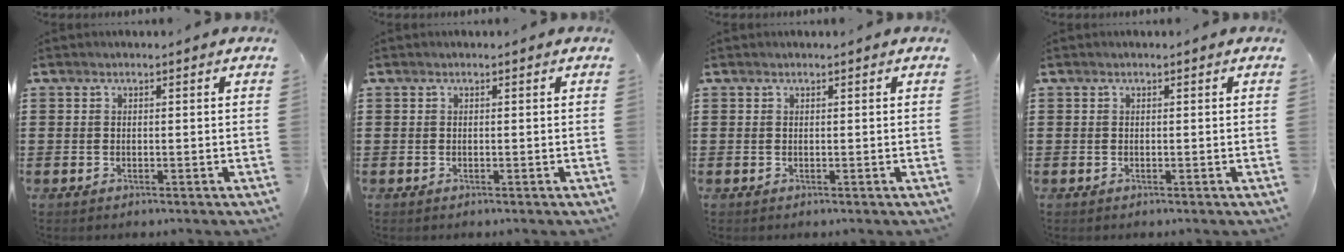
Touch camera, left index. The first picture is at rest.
{"total": 0.0}
{"total": 0.0}
{"total": 0.0}